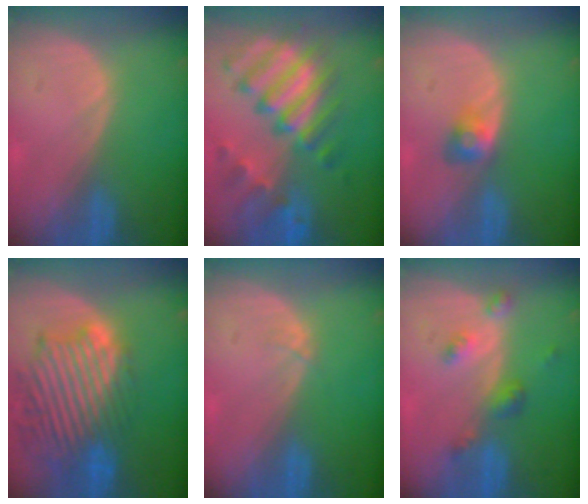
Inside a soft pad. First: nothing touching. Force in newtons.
{"total": 11.5, "press": 9.8, "slide": 6.0}
{"total": 2.8, "press": 2.6, "slide": 1.2}
{"total": 13.6, "press": 11.7, "slide": 6.8}
{"total": 0.5, "press": 0.5, "slide": 0.1}
{"total": 4.5, "press": 4.0, "slide": 2.0}